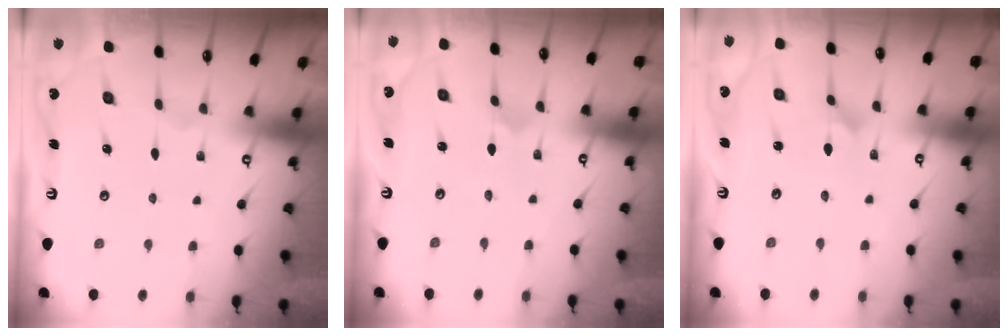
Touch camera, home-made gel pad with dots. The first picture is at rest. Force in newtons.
{"total": 0.0}
{"total": 1.8, "press": 1.8, "slide": 0.0}